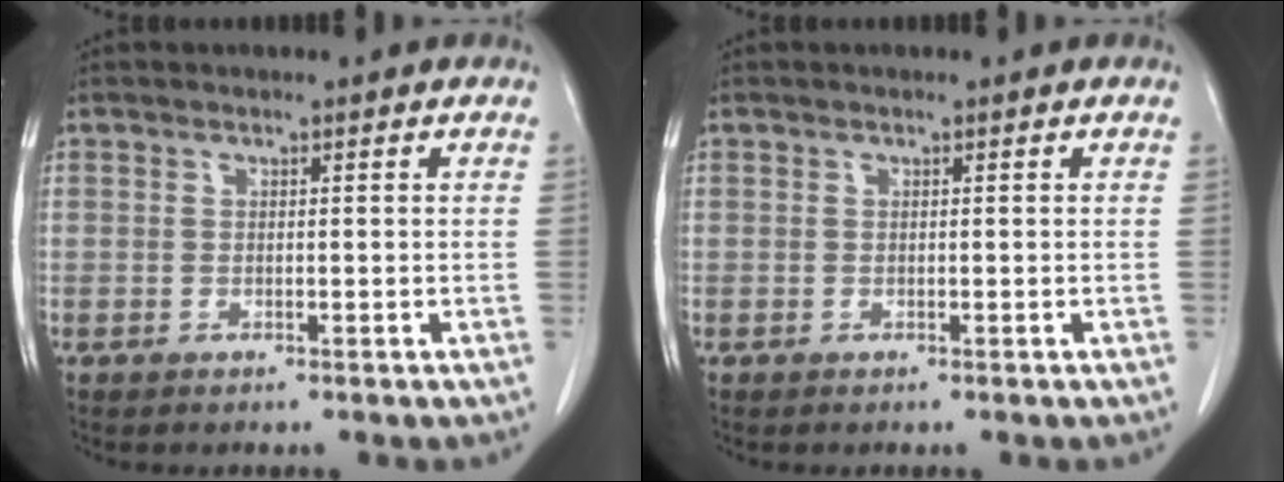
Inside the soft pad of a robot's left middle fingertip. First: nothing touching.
{"total": 0.0}